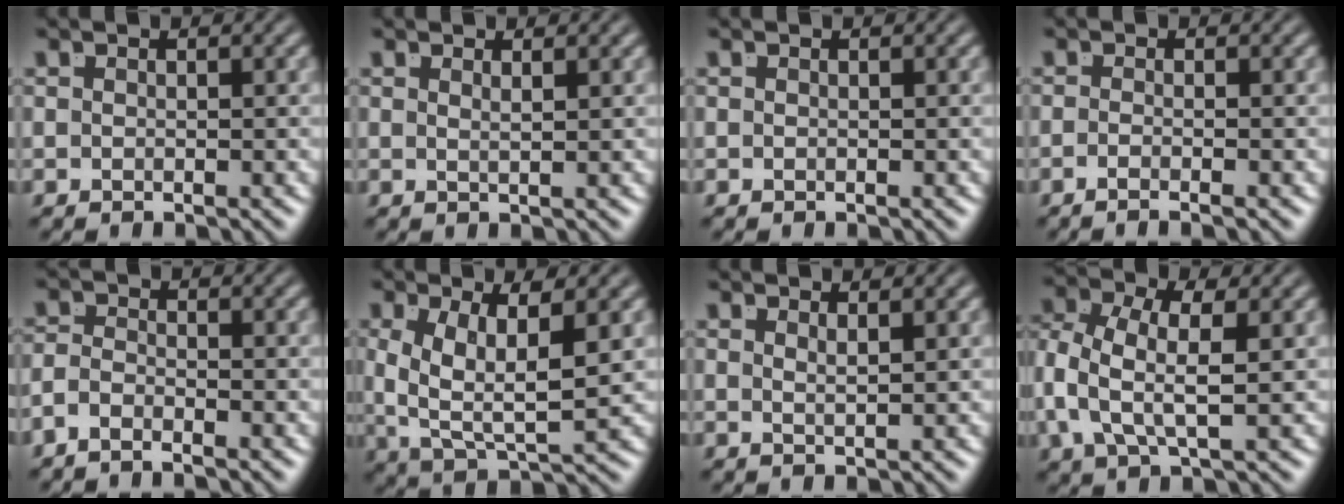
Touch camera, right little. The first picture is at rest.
{"total": 1.5, "force": [0.5, -1.3, 0.4], "torque": [-0.003, -0.009, 0.017]}
{"total": 0.0}
{"total": 1.9, "force": [-1.4, -0.6, 1.1], "torque": [-0.017, -0.003, -0.027]}
{"total": 2.1, "force": [-1.9, 0.6, 0.9], "torque": [-0.022, -0.015, -0.031]}
{"total": 6.0, "force": [0.3, 2.9, 5.2], "torque": [-0.110, -0.034, 0.030]}
{"total": 1.6, "force": [0.8, -1.4, 0.4], "torque": [-0.004, -0.010, 0.024]}
{"total": 5.4, "force": [0.6, 3.2, 4.3], "torque": [-0.110, -0.023, 0.018]}